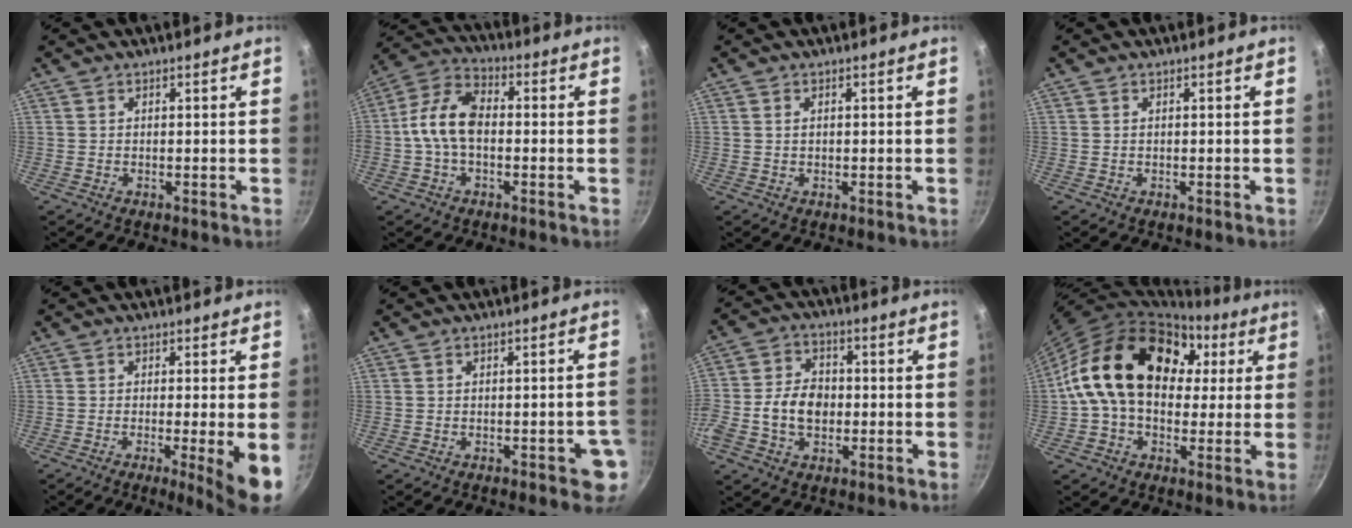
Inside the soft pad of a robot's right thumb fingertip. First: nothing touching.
{"total": 10.6, "force": [-0.8, 6.5, 8.3], "torque": [-0.151, 0.038, -0.033]}
{"total": 0.9, "force": [0.2, 0.7, 0.6], "torque": [-0.008, 0.003, 0.004]}
{"total": 0.0}
{"total": 7.8, "force": [-2.1, 0.2, 7.5], "torque": [-0.110, -0.005, -0.027]}
{"total": 5.0, "force": [-1.8, 2.1, 4.2], "torque": [-0.035, 0.017, -0.016]}
{"total": 10.1, "force": [-1.6, 7.4, 6.7], "torque": [-0.105, 0.021, -0.040]}
{"total": 21.4, "force": [4.1, 14.9, 14.8], "torque": [-0.221, 0.030, 0.055]}